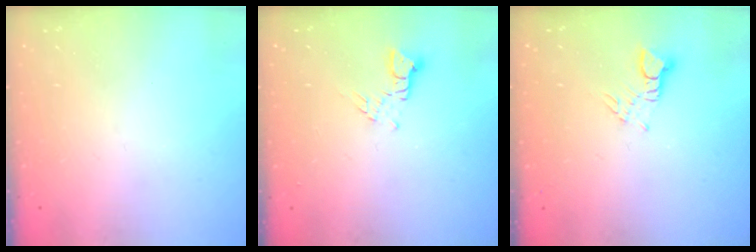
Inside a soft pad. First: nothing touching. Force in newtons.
{"total": 2.5, "press": 2.5, "slide": 0.3}
{"total": 3.1, "press": 3.0, "slide": 0.4}